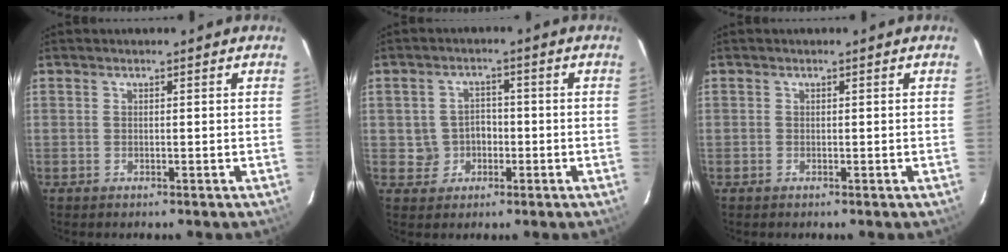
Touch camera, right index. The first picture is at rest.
{"total": 4.3, "force": [-1.0, 4.1, 1.1], "torque": [-0.027, 0.018, -0.005]}
{"total": 0.0}